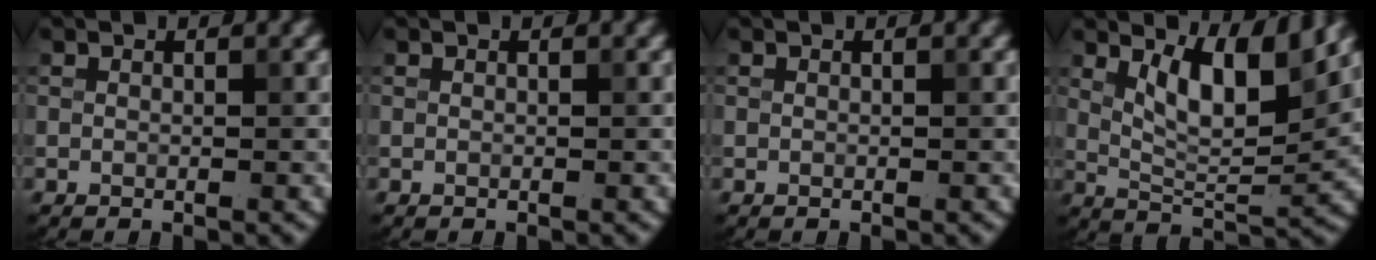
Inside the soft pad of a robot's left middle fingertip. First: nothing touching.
{"total": 0.0}
{"total": 0.0}
{"total": 6.3, "force": [3.0, 2.1, 5.2], "torque": [-0.089, -0.009, 0.054]}